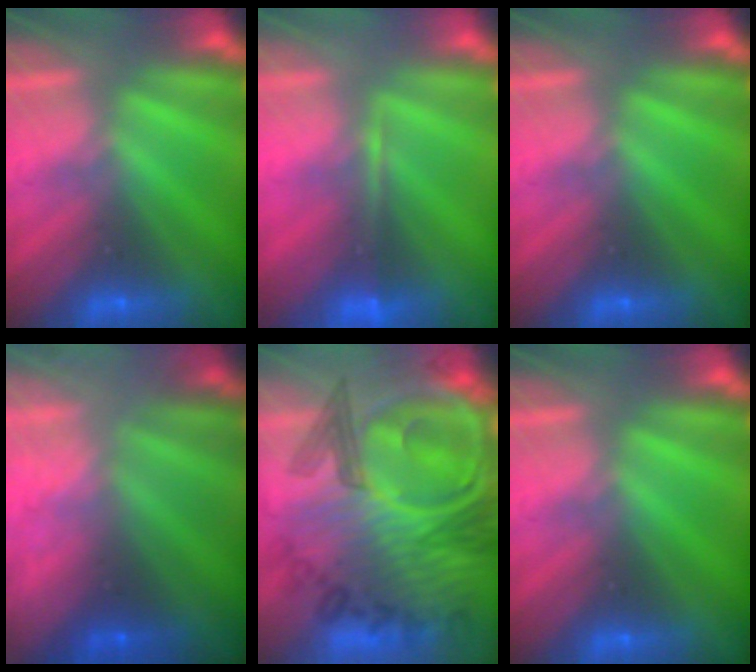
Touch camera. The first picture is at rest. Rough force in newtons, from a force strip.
{"total": 1.6}
{"total": 0.0}
{"total": 7.2}
{"total": 8.0}
{"total": 0.0}